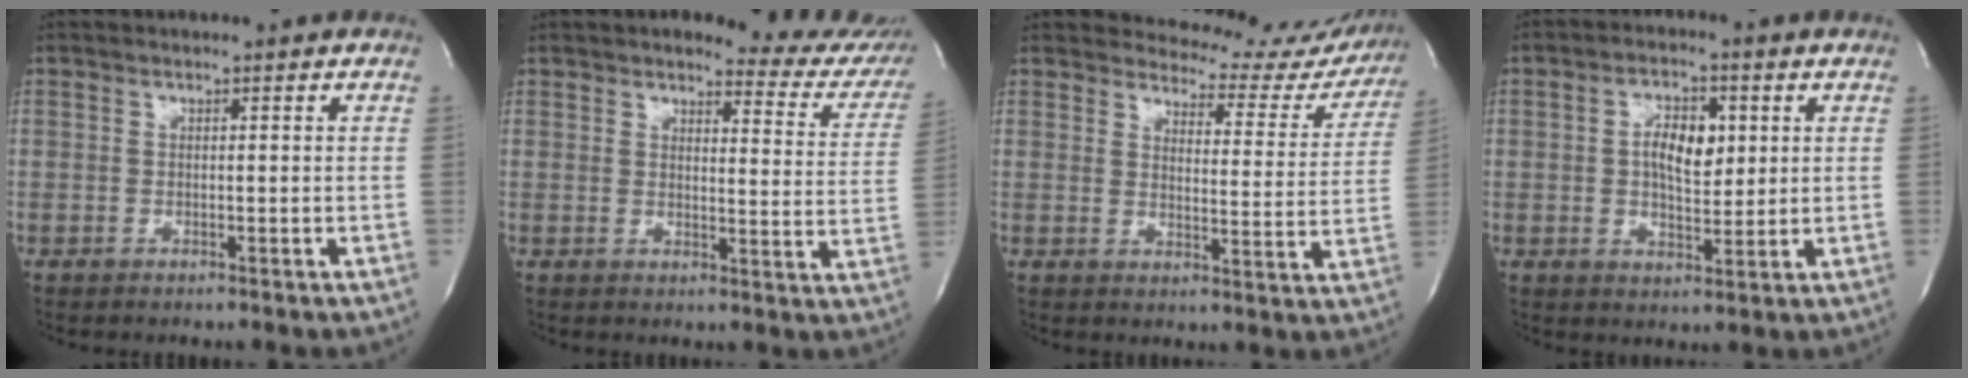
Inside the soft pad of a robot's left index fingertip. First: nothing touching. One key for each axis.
{"total": 12.4, "fx": 11.6, "fy": 2.8, "fz": 3.2, "tx": -0.010, "ty": -0.060, "tz": 0.101}
{"total": 14.9, "fx": 14.4, "fy": 3.9, "fz": 1.0, "tx": 0.018, "ty": -0.067, "tz": 0.141}
{"total": 6.2, "fx": 1.0, "fy": 3.1, "fz": 5.3, "tx": -0.092, "ty": 0.003, "tz": 0.017}